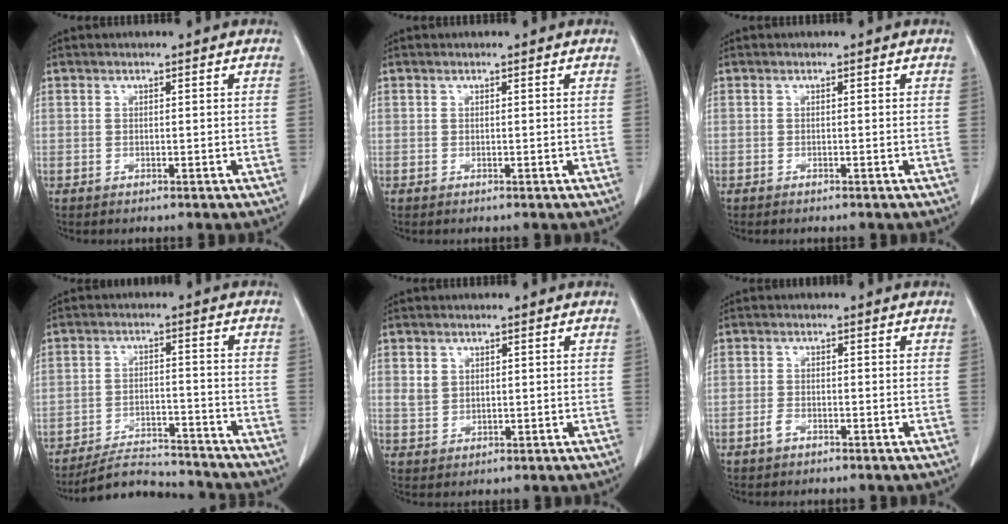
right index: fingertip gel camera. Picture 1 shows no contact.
{"total": 0.0}
{"total": 0.6, "force": [-0.5, 0.1, 0.3], "torque": [-0.008, -0.001, -0.008]}
{"total": 9.2, "force": [-9.0, 1.6, 0.8], "torque": [-0.007, 0.010, -0.143]}
{"total": 2.6, "force": [0.8, 2.2, 1.1], "torque": [-0.024, 0.005, 0.022]}
{"total": 1.6, "force": [-1.0, 0.8, 0.9], "torque": [-0.017, 0.003, -0.019]}